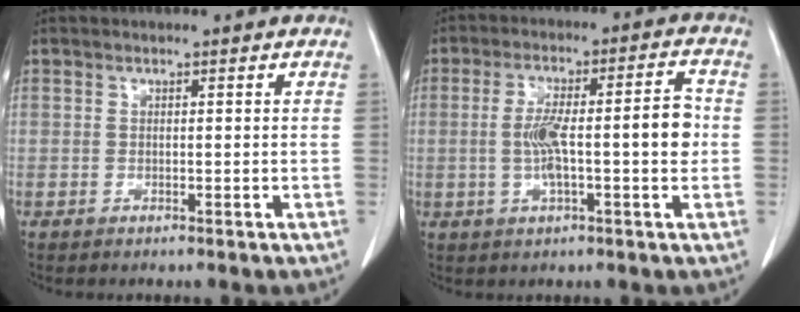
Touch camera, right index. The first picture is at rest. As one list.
[{"total": 10.1, "force": [-0.6, 1.9, 10.0], "torque": [-0.167, 0.027, -0.010]}]